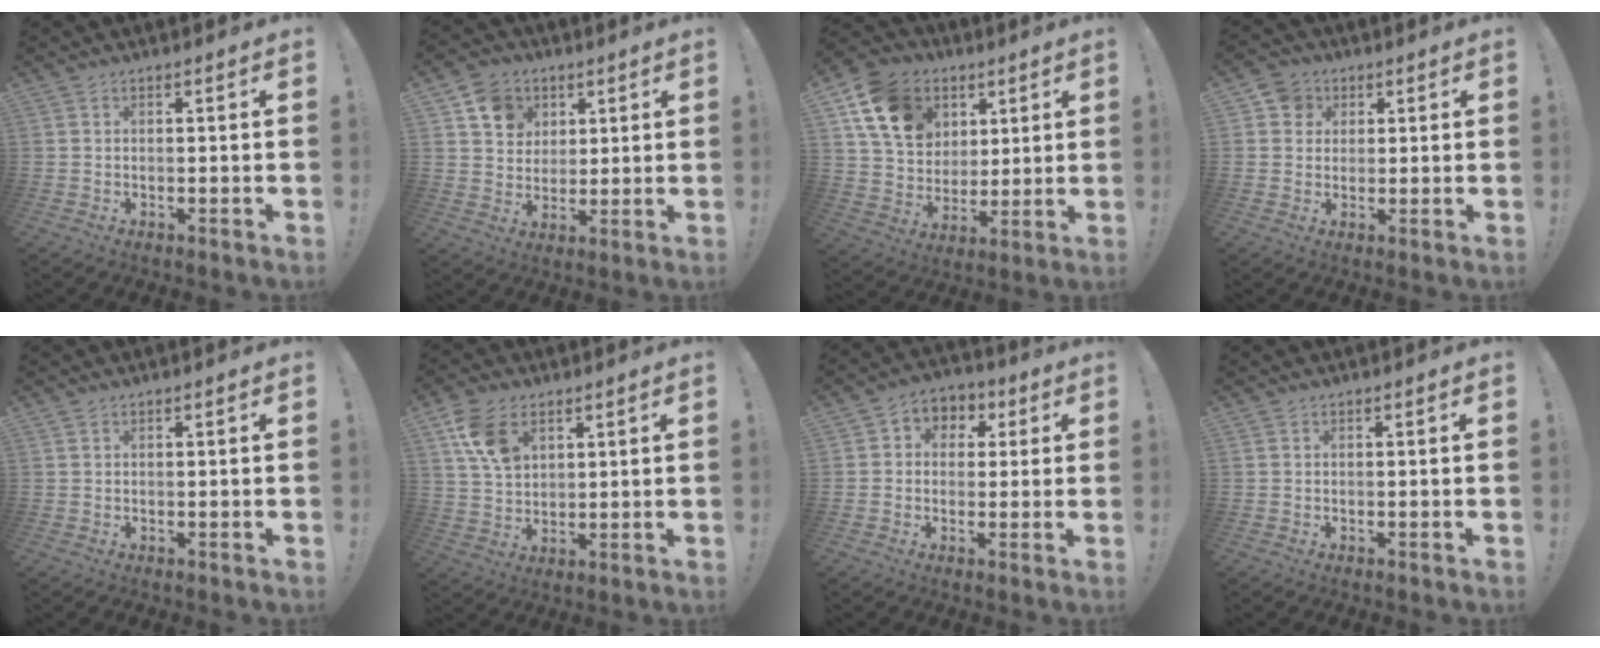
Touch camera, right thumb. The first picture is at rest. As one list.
[{"total": 10.8, "force": [4.9, 9.1, 3.0], "torque": [-0.034, -0.030, 0.097]}, {"total": 16.5, "force": [7.3, 12.7, 7.4], "torque": [-0.120, -0.023, 0.150]}, {"total": 5.7, "force": [1.8, 5.2, 1.6], "torque": [-0.022, -0.001, 0.034]}, {"total": 0.9, "force": [-0.5, -0.5, -0.6], "torque": [0.017, 0.002, -0.011]}, {"total": 11.1, "force": [5.4, 7.3, 6.3], "torque": [-0.111, -0.015, 0.106]}, {"total": 5.9, "force": [-0.2, 5.6, 1.9], "torque": [-0.020, 0.009, 0.000]}, {"total": 1.4, "force": [-0.9, -0.8, -0.8], "torque": [0.016, 0.004, -0.017]}]